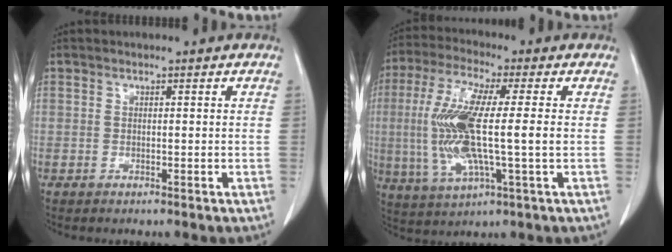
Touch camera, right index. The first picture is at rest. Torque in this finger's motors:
{"motor_torque": [2.14, 0.00, 1.02, 0.21]}